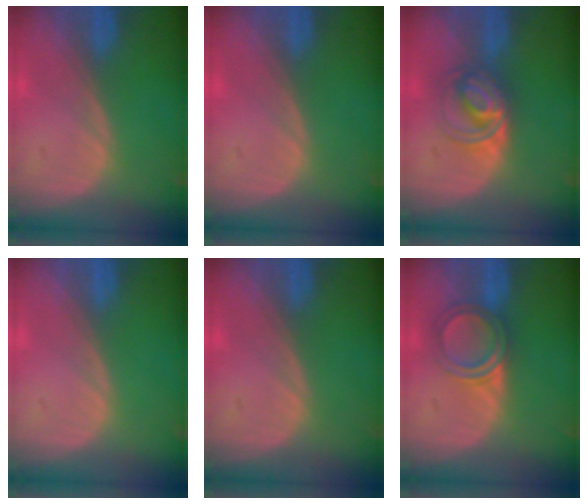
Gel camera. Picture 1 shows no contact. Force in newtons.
{"total": 0.0}
{"total": 5.6, "press": 5.3, "slide": 1.7}
{"total": 0.0}
{"total": 0.0}
{"total": 4.9, "press": 4.6, "slide": 1.4}